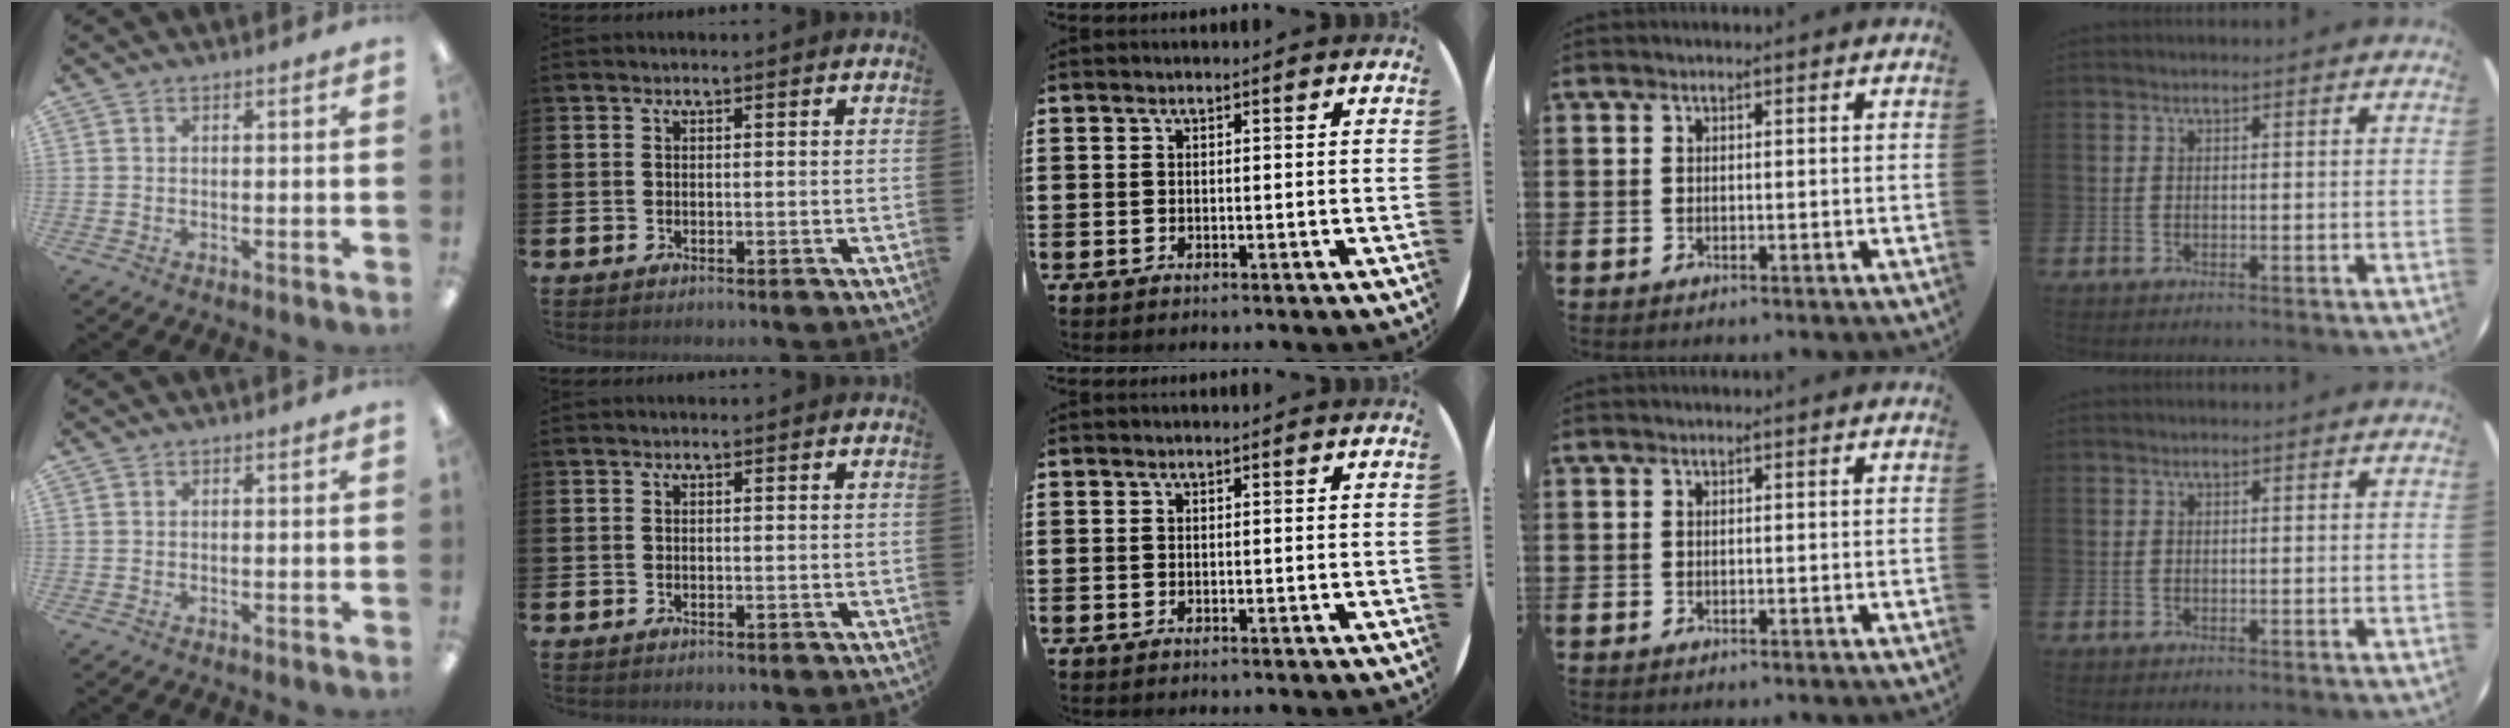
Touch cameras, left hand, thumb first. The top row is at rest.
{}